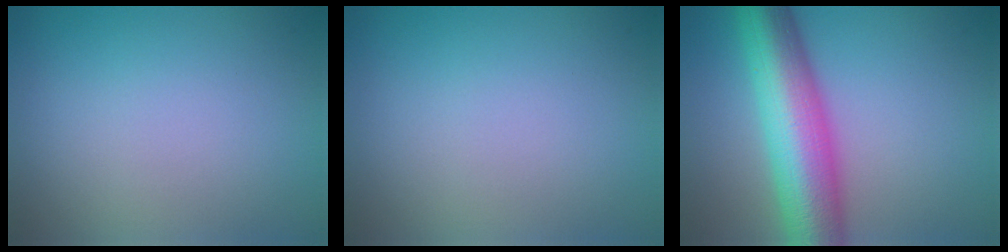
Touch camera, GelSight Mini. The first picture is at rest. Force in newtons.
{"total": 0.0}
{"total": 10.5, "press": 10.5, "slide": 0.1}